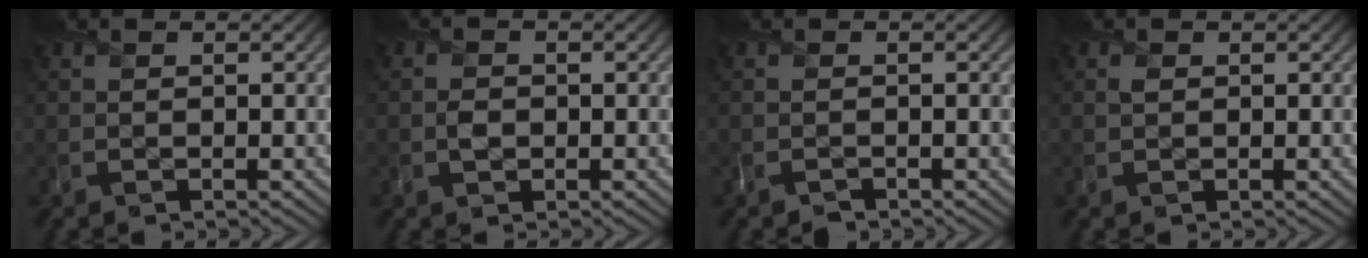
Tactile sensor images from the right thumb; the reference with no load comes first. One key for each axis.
{"total": 1.3, "fx": -0.3, "fy": 1.1, "fz": 0.6, "tx": -0.011, "ty": -0.004, "tz": -0.009}
{"total": 0.9, "fx": -0.8, "fy": 0.3, "fz": 0.1, "tx": -0.003, "ty": -0.003, "tz": -0.018}
{"total": 0.5, "fx": 0.2, "fy": 0.4, "fz": 0.2, "tx": -0.003, "ty": -0.001, "tz": 0.004}